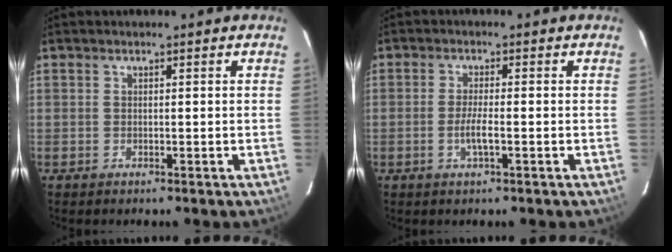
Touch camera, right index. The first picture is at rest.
{"total": 3.0, "force": [-1.1, 0.2, 2.8], "torque": [-0.055, -0.006, -0.020]}